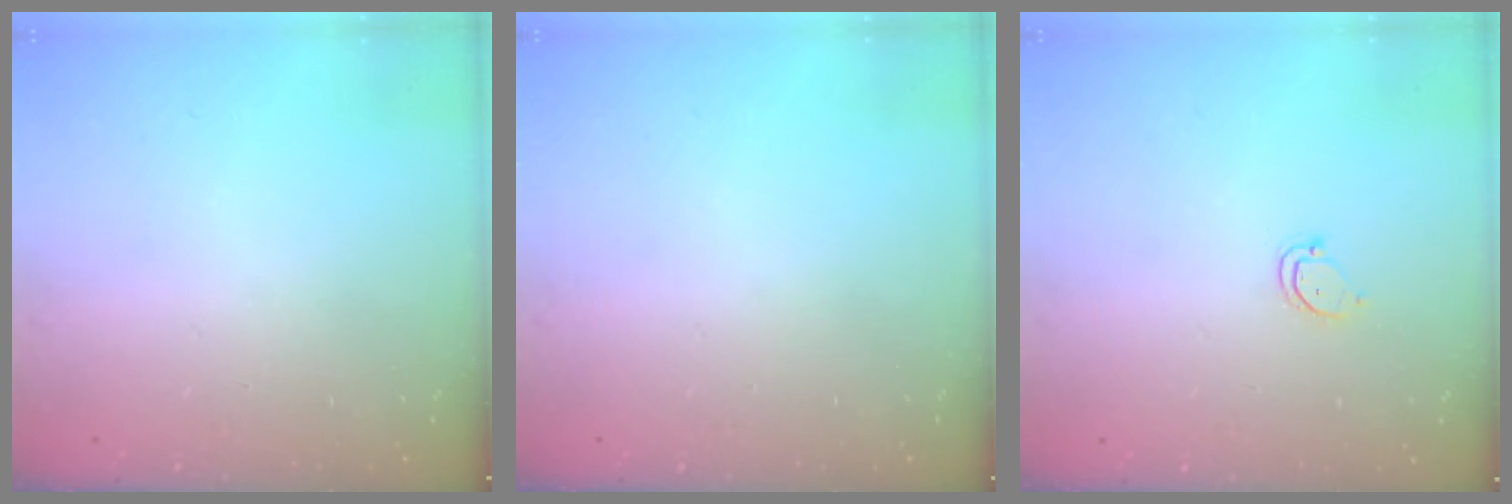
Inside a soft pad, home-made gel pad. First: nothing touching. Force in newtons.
{"total": 0.0}
{"total": 3.4, "press": 3.4, "slide": 0.2}